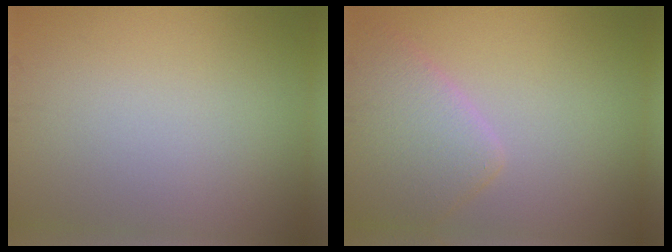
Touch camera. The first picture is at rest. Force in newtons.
{"total": 4.5, "press": 4.5, "slide": 0.4}